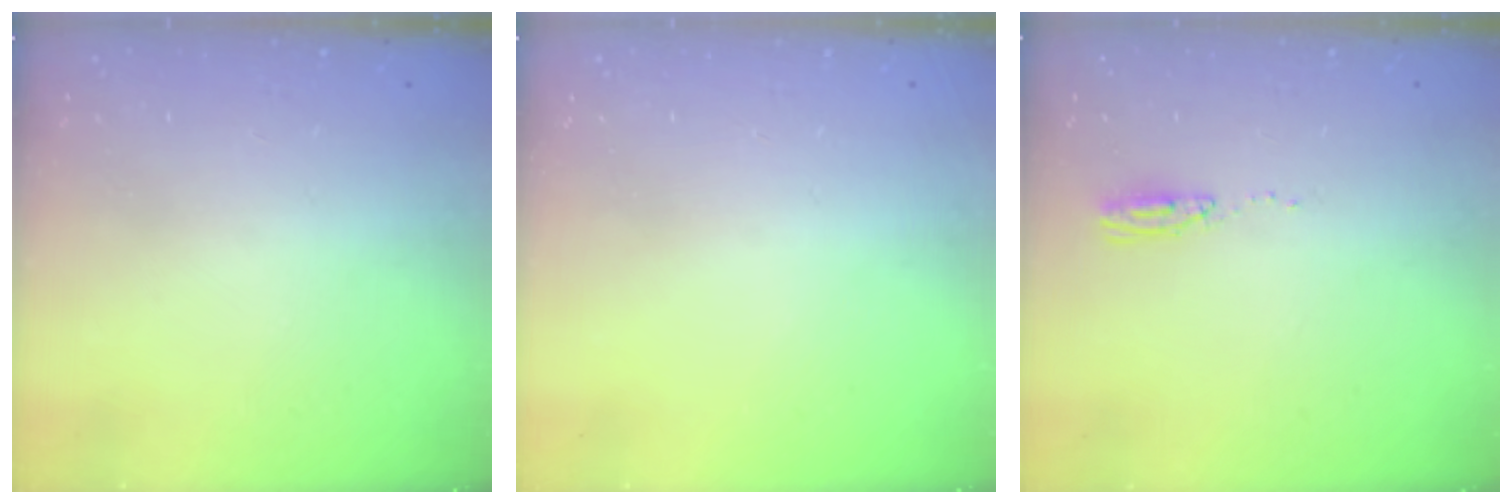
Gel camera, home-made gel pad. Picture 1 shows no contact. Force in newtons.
{"total": 13.4, "press": 3.0, "slide": 13.1}
{"total": 3.6, "press": 3.3, "slide": 1.5}